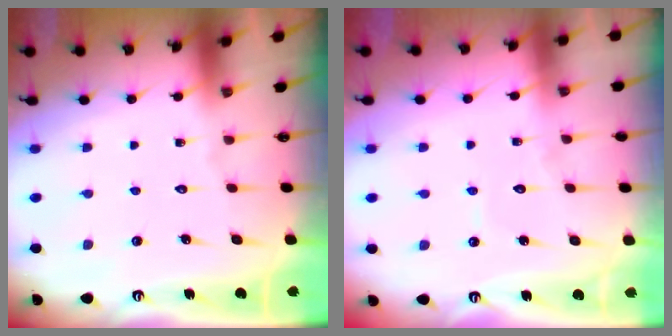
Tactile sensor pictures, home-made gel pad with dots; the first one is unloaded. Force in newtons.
{"total": 4.3, "press": 4.3, "slide": 0.4}